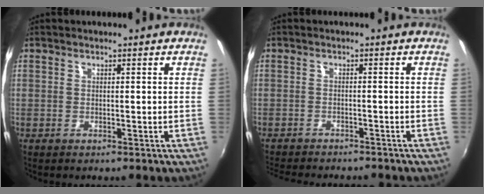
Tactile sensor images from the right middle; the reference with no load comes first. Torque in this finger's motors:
{"motor_torque": [0.65, -0.71, 0.10, 0.06]}